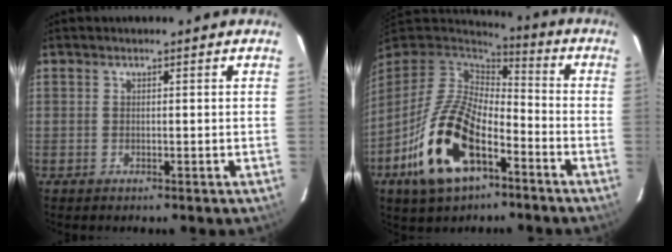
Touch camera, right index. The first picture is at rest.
{"total": 19.4, "force": [-8.8, 9.8, 14.2], "torque": [-0.306, -0.023, -0.161]}